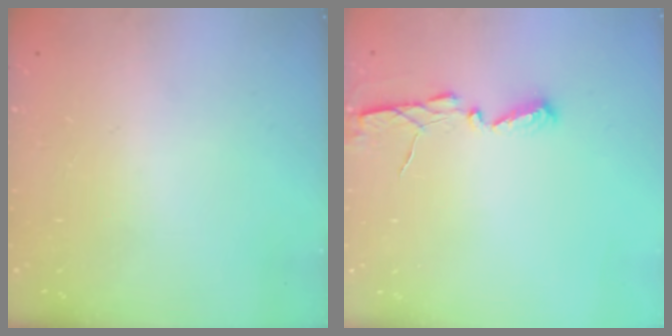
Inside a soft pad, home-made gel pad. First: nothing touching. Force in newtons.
{"total": 4.9, "press": 4.9, "slide": 0.3}